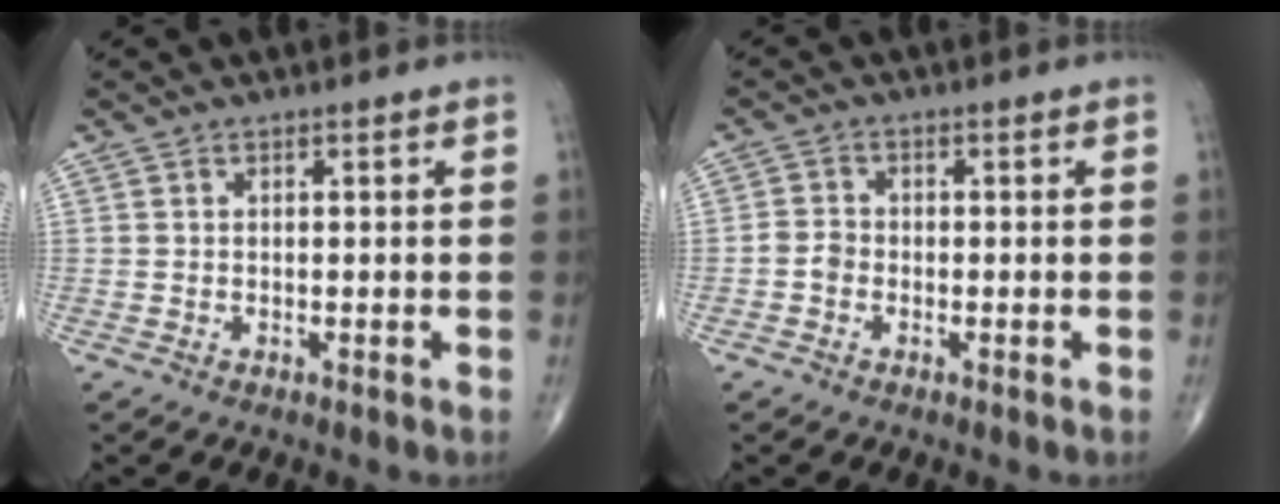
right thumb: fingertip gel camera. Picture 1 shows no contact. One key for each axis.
{"total": 2.1, "fx": -0.9, "fy": 1.6, "fz": 1.0, "tx": -0.013, "ty": 0.009, "tz": -0.022}